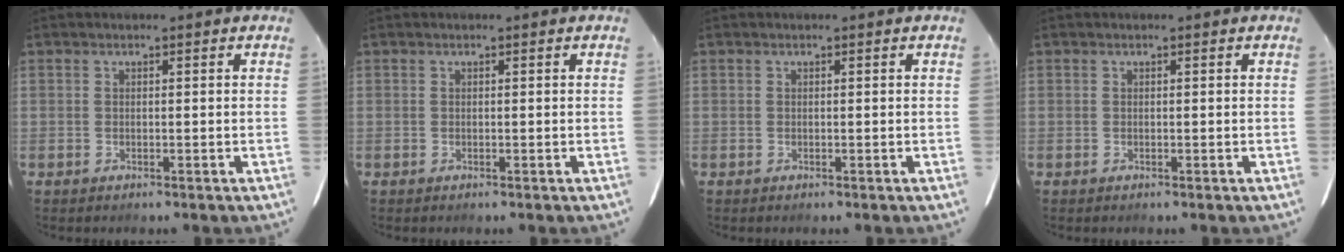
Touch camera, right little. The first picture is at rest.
{"total": 0.0}
{"total": 0.0}
{"total": 0.0}